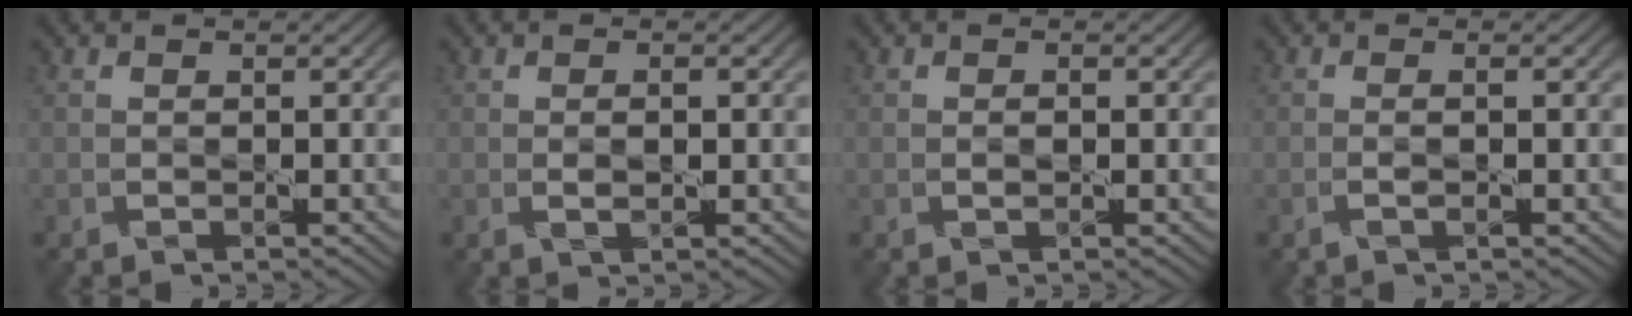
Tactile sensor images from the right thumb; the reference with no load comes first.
{"total": 1.4, "force": [0.0, 0.6, 1.3], "torque": [-0.028, -0.002, 0.000]}
{"total": 0.6, "force": [0.0, 0.3, 0.6], "torque": [-0.013, 0.002, -0.001]}
{"total": 1.1, "force": [-0.2, 0.0, 1.1], "torque": [-0.023, 0.006, -0.010]}